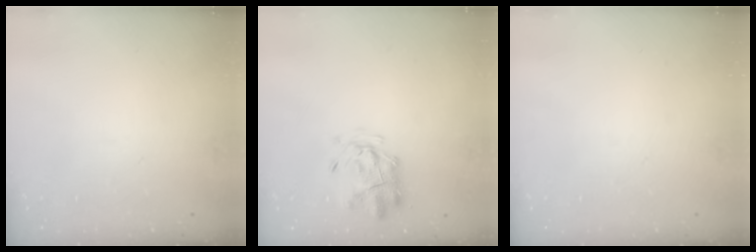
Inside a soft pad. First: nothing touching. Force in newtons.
{"total": 2.3, "press": 2.2, "slide": 0.7}
{"total": 0.0}